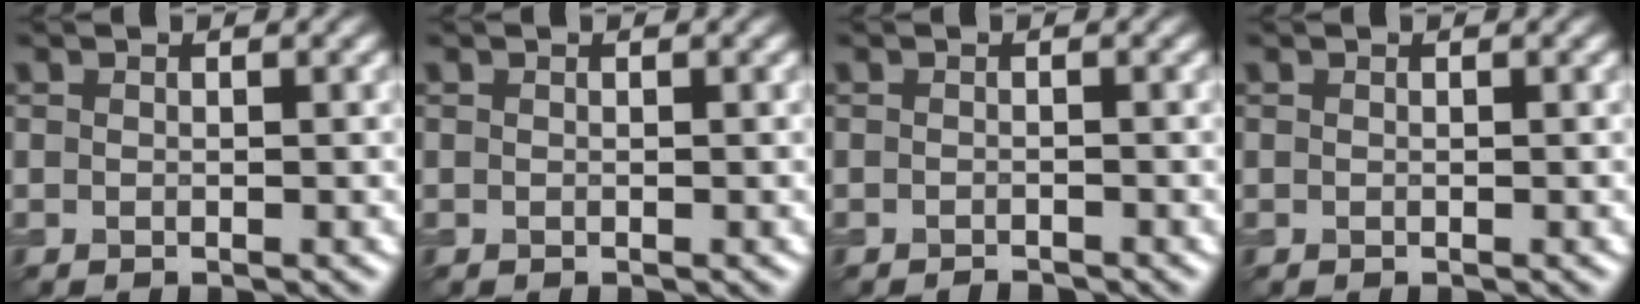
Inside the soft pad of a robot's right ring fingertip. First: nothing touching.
{"total": 0.0}
{"total": 0.8, "force": [-0.7, 0.1, 0.2], "torque": [-0.001, 0.000, -0.014]}
{"total": 0.0}